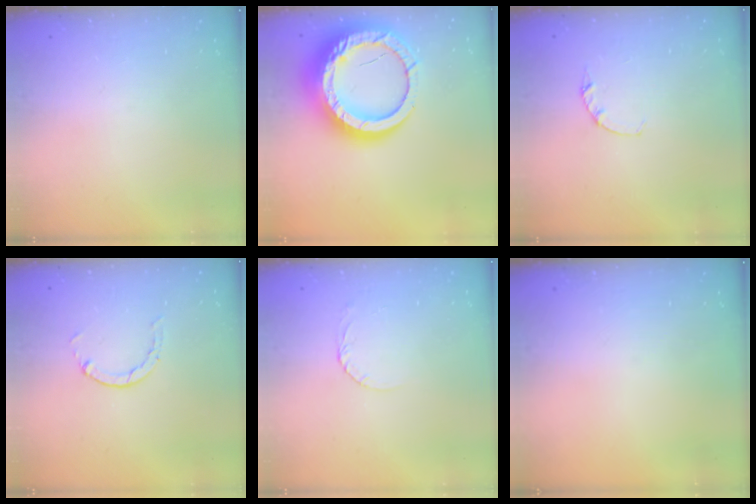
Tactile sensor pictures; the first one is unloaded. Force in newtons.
{"total": 22.8, "press": 22.7, "slide": 2.3}
{"total": 1.2, "press": 1.1, "slide": 0.3}
{"total": 0.6, "press": 0.6, "slide": 0.2}
{"total": 2.6, "press": 2.6, "slide": 0.1}
{"total": 0.0}